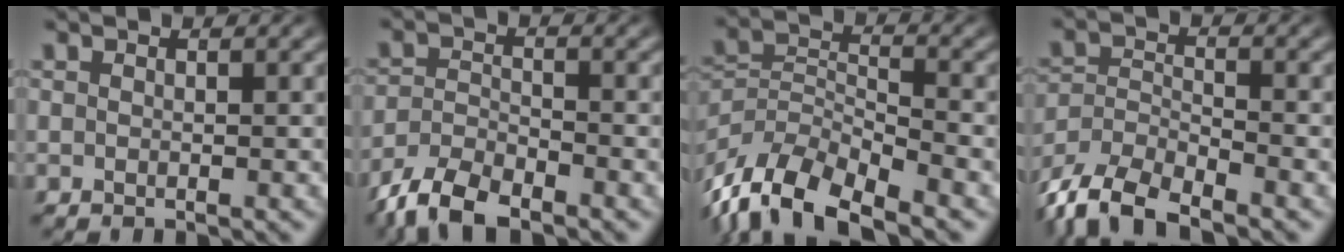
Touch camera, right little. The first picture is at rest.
{"total": 5.1, "force": [-4.0, 2.2, 2.2], "torque": [-0.033, -0.011, -0.067]}
{"total": 10.1, "force": [-5.4, 6.3, 5.7], "torque": [-0.129, -0.052, -0.069]}
{"total": 8.1, "force": [-5.3, 4.9, 3.6], "torque": [-0.090, -0.033, -0.080]}